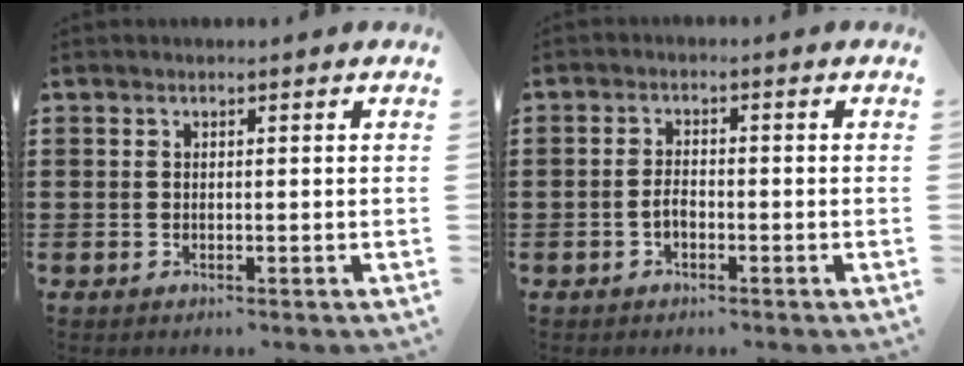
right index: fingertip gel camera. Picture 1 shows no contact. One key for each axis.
{"total": 2.1, "fx": -0.9, "fy": 1.0, "fz": 1.6, "tx": -0.039, "ty": 0.000, "tz": -0.019}